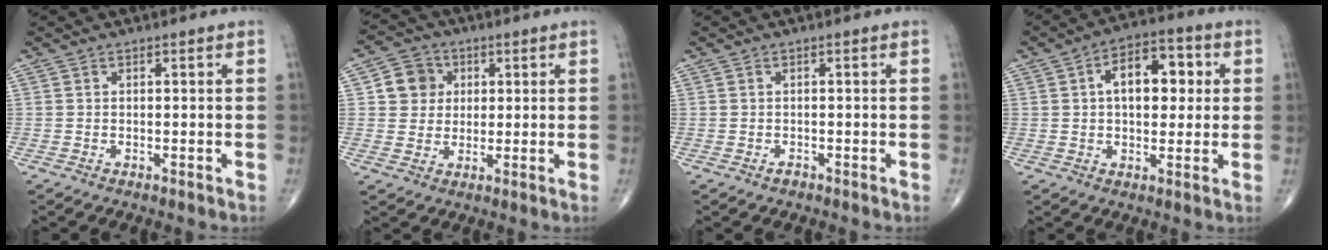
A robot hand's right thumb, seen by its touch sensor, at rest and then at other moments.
{"total": 6.8, "force": [1.6, 6.2, 2.1], "torque": [-0.003, 0.001, 0.022]}
{"total": 0.8, "force": [-0.6, 0.5, 0.3], "torque": [-0.003, 0.000, -0.011]}
{"total": 11.5, "force": [2.2, 6.7, 9.1], "torque": [-0.105, 0.017, 0.029]}